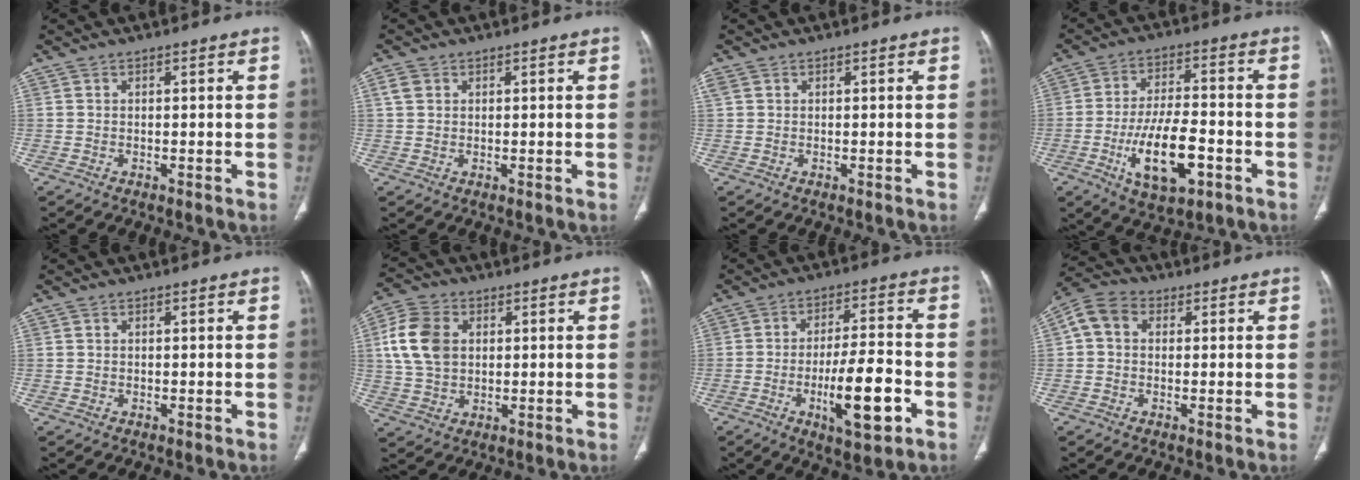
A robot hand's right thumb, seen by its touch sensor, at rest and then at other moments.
{"total": 2.4, "force": [1.0, 1.8, 1.2], "torque": [-0.023, 0.001, 0.023]}
{"total": 1.3, "force": [0.7, 0.9, 0.5], "torque": [-0.015, 0.012, 0.017]}
{"total": 13.7, "force": [-4.7, 5.9, 11.4], "torque": [-0.191, 0.018, -0.077]}
{"total": 0.0}
{"total": 11.0, "force": [2.1, 8.1, 7.1], "torque": [-0.133, 0.004, 0.040]}
{"total": 12.9, "force": [-4.5, 3.8, 11.5], "torque": [-0.179, 0.022, -0.071]}
{"total": 6.2, "force": [0.9, 5.0, 3.6], "torque": [-0.066, 0.022, 0.008]}